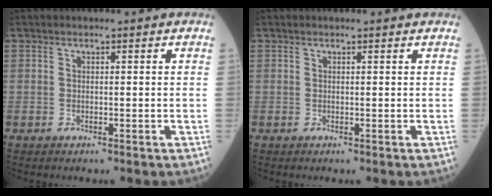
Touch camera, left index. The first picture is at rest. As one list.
[{"total": 0.5, "force": [0.5, 0.1, 0.1], "torque": [-0.007, -0.001, 0.003]}]